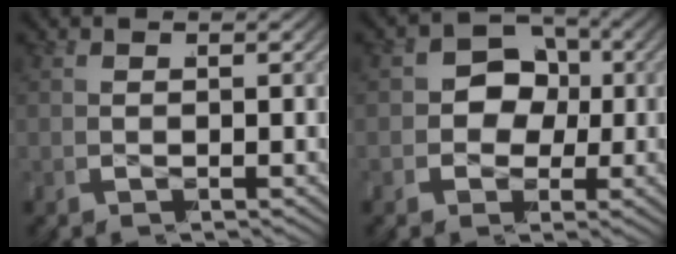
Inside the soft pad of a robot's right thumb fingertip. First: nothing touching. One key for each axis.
{"total": 7.2, "fx": 0.1, "fy": 5.9, "fz": 4.1, "tx": -0.081, "ty": -0.017, "tz": 0.002}